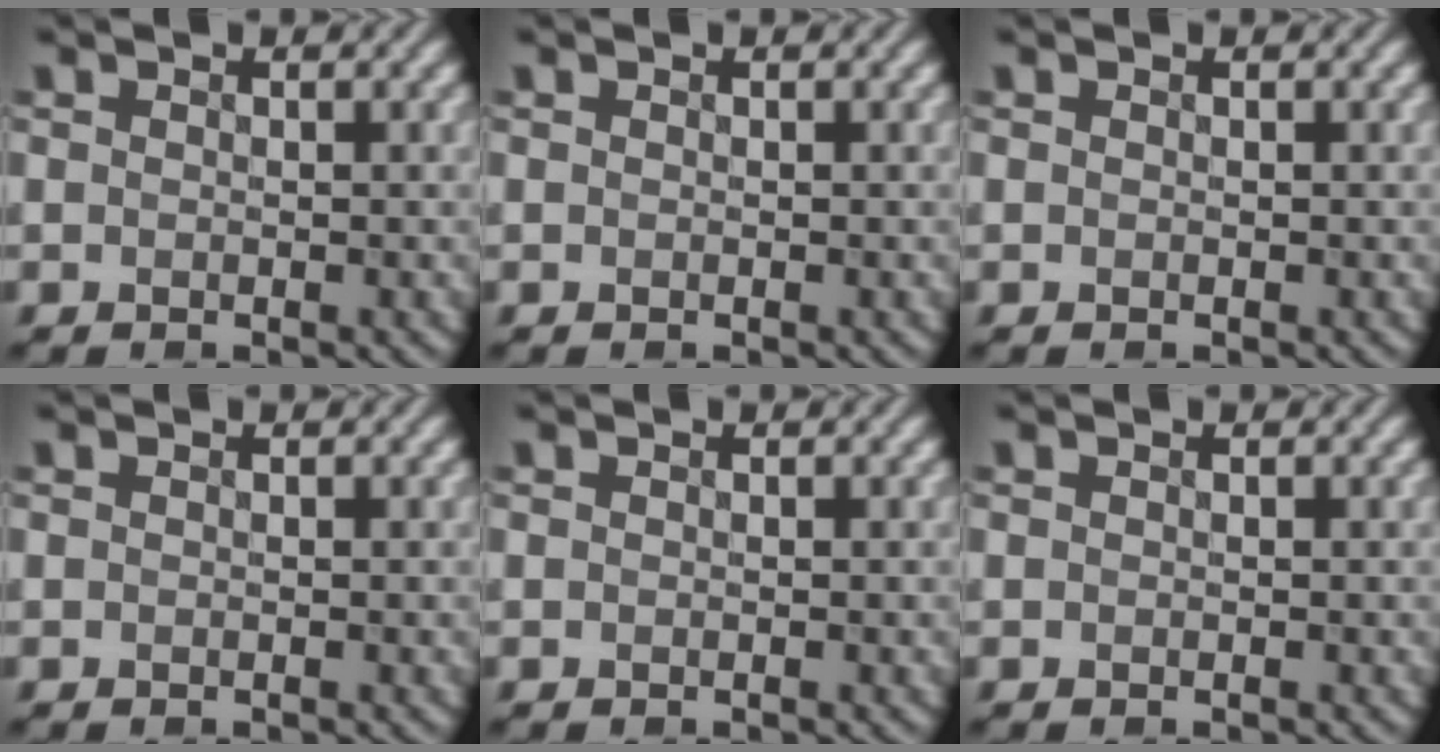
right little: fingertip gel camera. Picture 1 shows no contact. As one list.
[{"total": 0.0}, {"total": 0.0}, {"total": 0.0}, {"total": 0.0}, {"total": 0.0}]